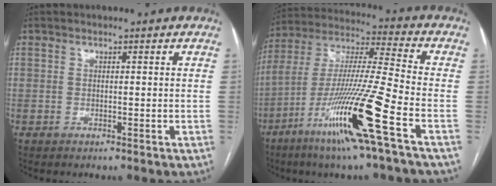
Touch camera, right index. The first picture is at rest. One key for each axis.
{"total": 18.6, "fx": -8.8, "fy": -1.0, "fz": 16.4, "tx": -0.346, "ty": -0.036, "tz": -0.170}